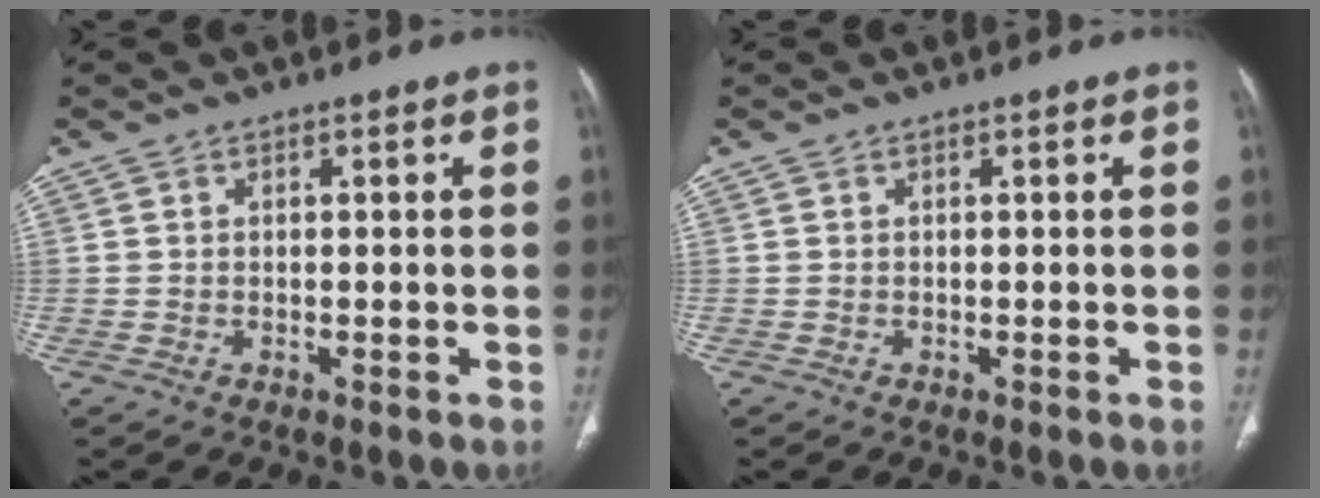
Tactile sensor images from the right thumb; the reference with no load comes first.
{"total": 0.0}